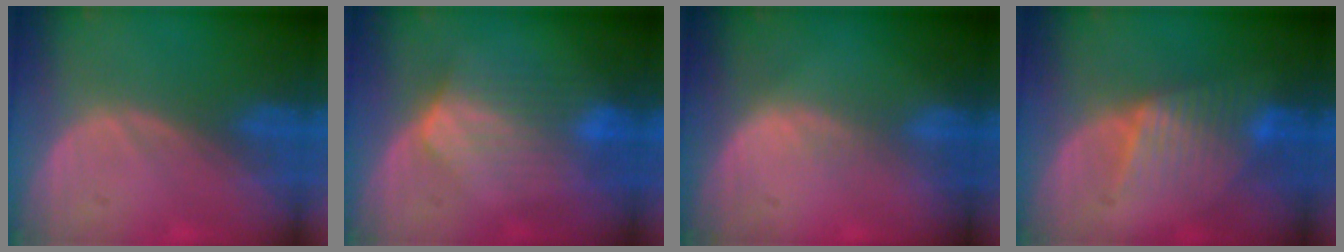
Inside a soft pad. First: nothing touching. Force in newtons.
{"total": 7.4, "press": 6.6, "slide": 3.2}
{"total": 0.9, "press": 0.9, "slide": 0.1}
{"total": 5.4, "press": 5.3, "slide": 0.5}